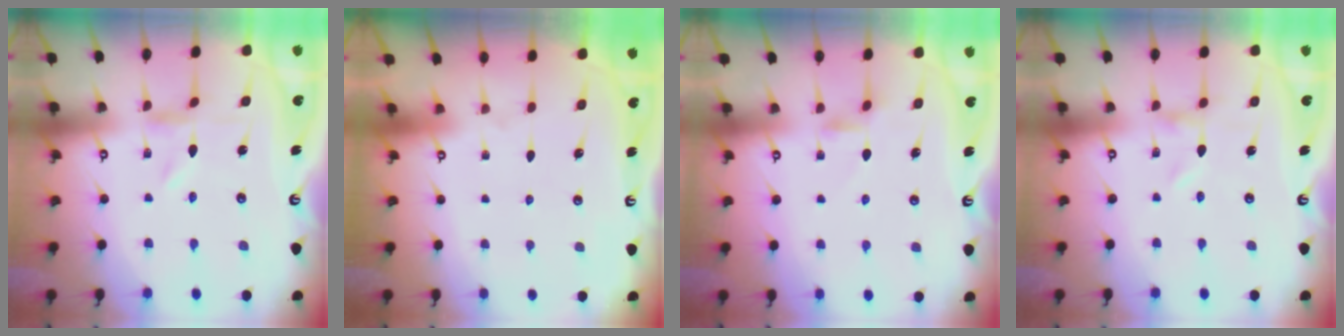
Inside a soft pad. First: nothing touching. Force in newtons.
{"total": 1.8, "press": 1.8, "slide": 0.2}
{"total": 2.5, "press": 2.5, "slide": 0.4}
{"total": 0.0}